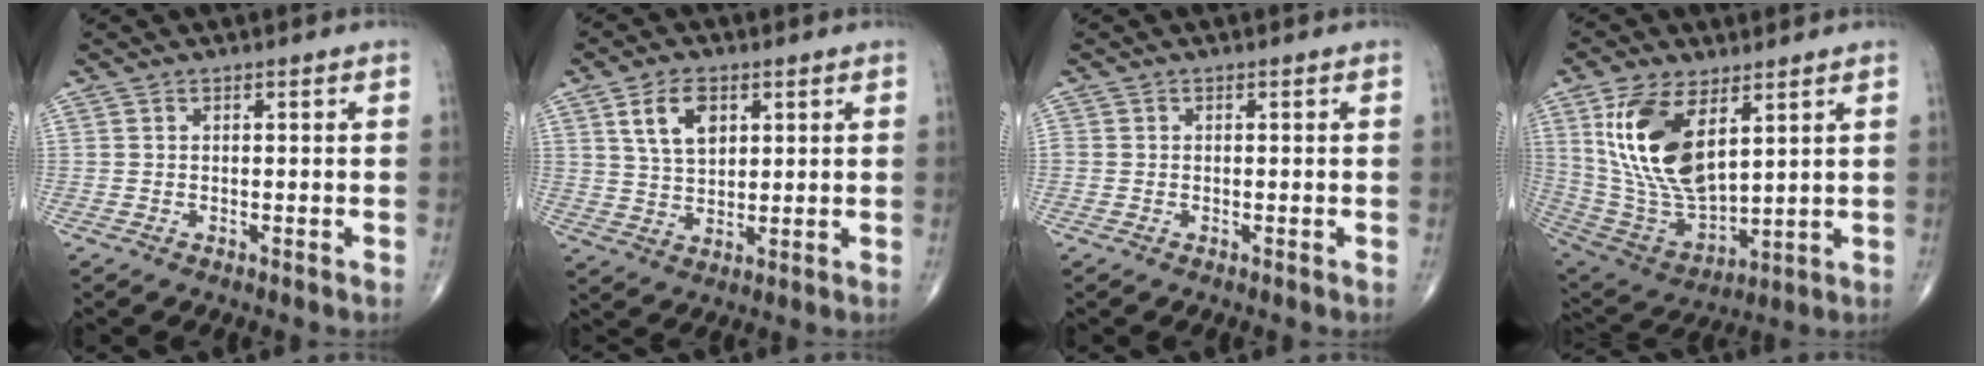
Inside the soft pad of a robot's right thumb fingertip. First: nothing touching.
{"total": 7.6, "force": [3.1, 4.6, 5.1], "torque": [-0.080, -0.013, 0.062]}
{"total": 0.6, "force": [0.0, 0.6, 0.2], "torque": [0.003, 0.002, -0.002]}
{"total": 18.3, "force": [6.9, 9.0, 14.4], "torque": [-0.268, -0.029, 0.145]}